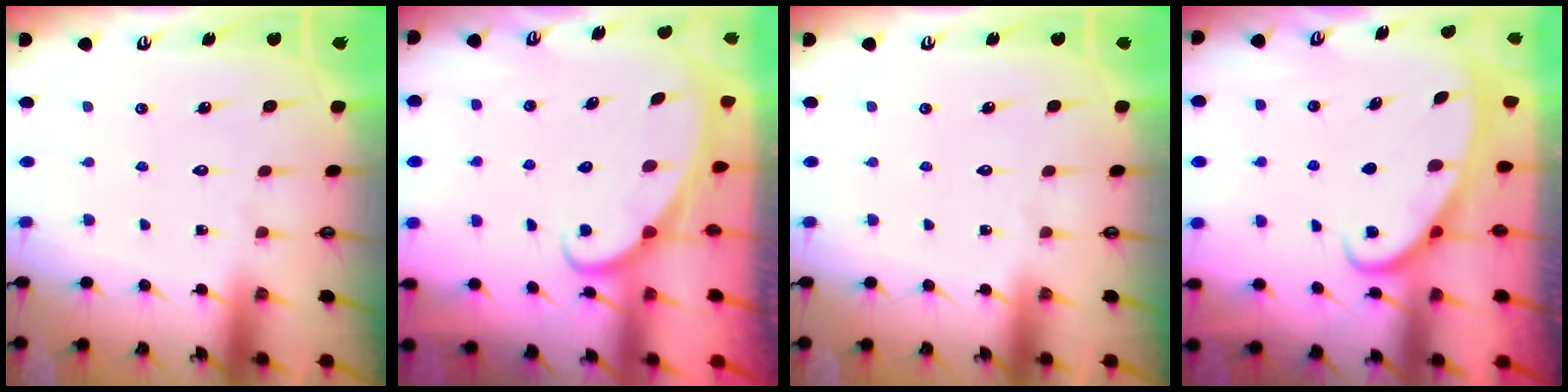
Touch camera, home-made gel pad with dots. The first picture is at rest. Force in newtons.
{"total": 2.1, "press": 2.1, "slide": 0.2}
{"total": 0.0}
{"total": 2.6, "press": 2.6, "slide": 0.4}